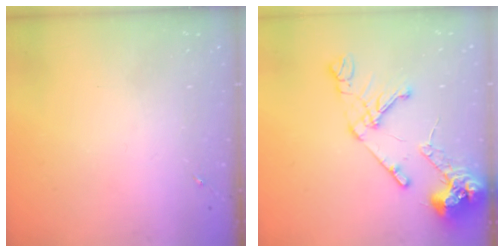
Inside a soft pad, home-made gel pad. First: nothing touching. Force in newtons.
{"total": 14.1, "press": 14.0, "slide": 1.9}